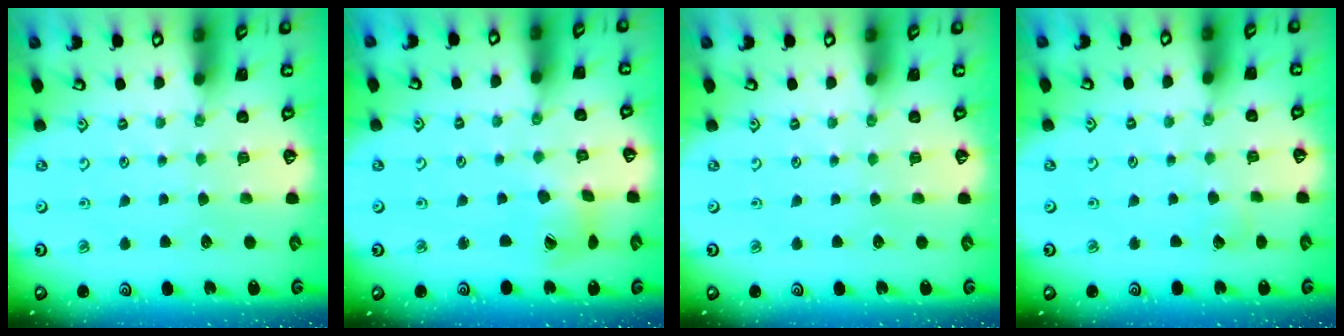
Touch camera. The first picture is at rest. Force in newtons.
{"total": 5.9, "press": 5.8, "slide": 0.7}
{"total": 0.0}
{"total": 2.9, "press": 2.9, "slide": 0.2}